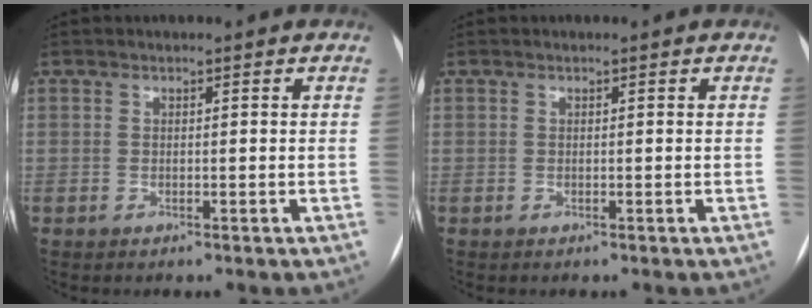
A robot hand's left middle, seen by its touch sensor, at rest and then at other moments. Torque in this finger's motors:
{"motor_torque": [0.02, 0.01, -0.01, -0.01]}